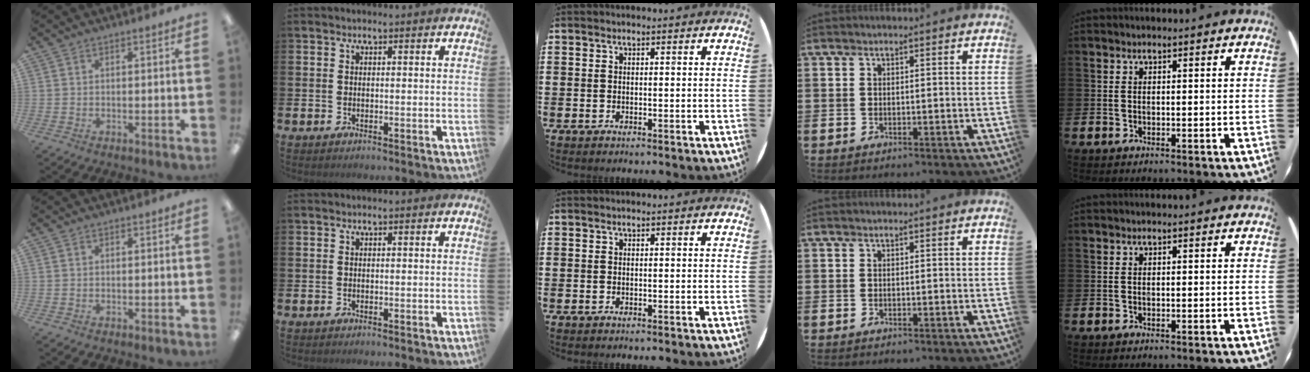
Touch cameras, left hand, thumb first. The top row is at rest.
{}